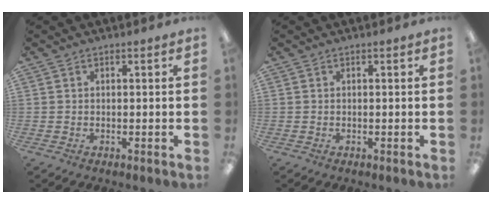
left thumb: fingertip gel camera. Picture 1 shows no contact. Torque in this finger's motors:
{"motor_torque": [0.00, 0.00, -0.06, -0.05, 0.00]}